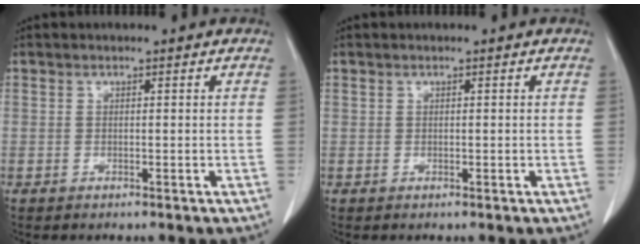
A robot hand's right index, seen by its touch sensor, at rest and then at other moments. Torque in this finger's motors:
{"motor_torque": [-0.16, 0.22, 0.00, 0.00]}